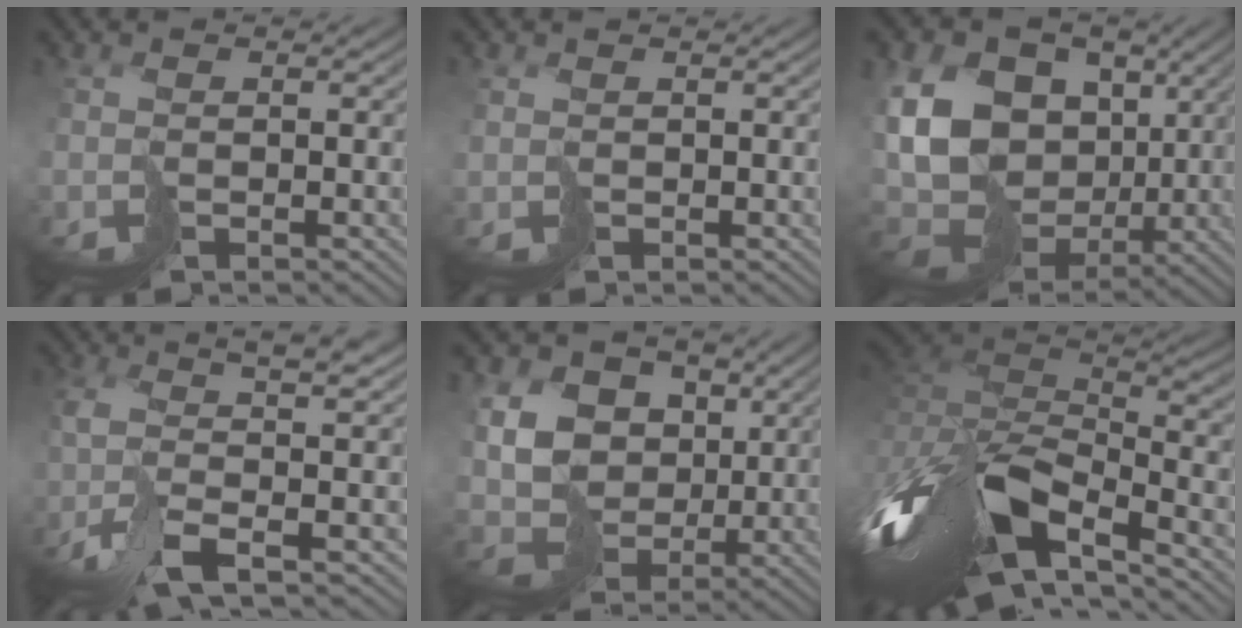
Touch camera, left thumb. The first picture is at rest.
{"total": 0.5, "force": [0.3, 0.3, -0.3], "torque": [0.008, -0.002, 0.010]}
{"total": 17.5, "force": [0.7, 13.8, 10.8], "torque": [-0.240, -0.018, 0.034]}
{"total": 9.4, "force": [-2.0, 2.8, 8.8], "torque": [-0.161, 0.003, -0.046]}
{"total": 12.6, "force": [3.8, 10.1, 6.5], "torque": [-0.178, 0.015, 0.080]}
{"total": 15.9, "force": [-5.5, 7.6, 12.9], "torque": [-0.321, -0.013, -0.084]}